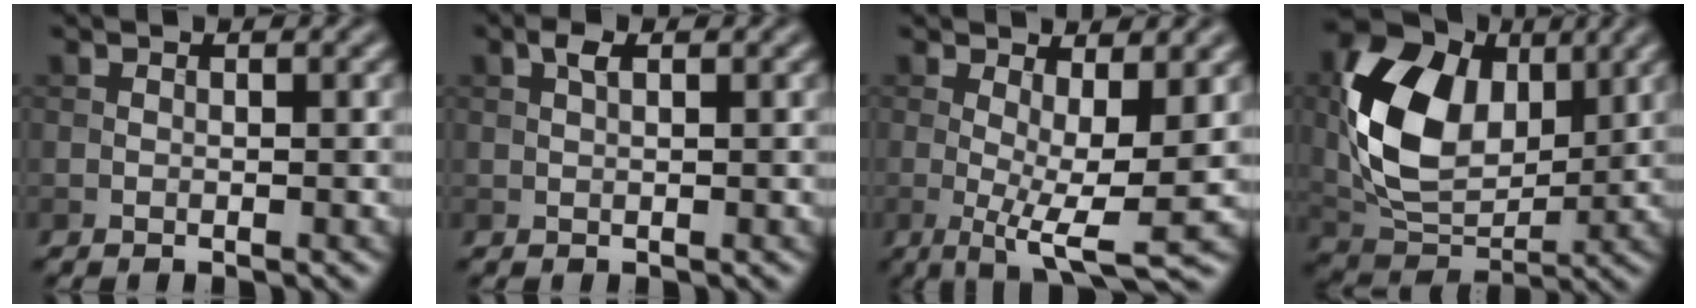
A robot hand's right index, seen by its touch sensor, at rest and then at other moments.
{"total": 1.2, "force": [0.5, 0.4, 1.0], "torque": [-0.022, 0.003, 0.011]}
{"total": 6.4, "force": [0.0, 1.6, 6.2], "torque": [-0.094, -0.013, 0.001]}
{"total": 11.6, "force": [2.3, 8.0, 8.1], "torque": [-0.169, -0.001, 0.043]}